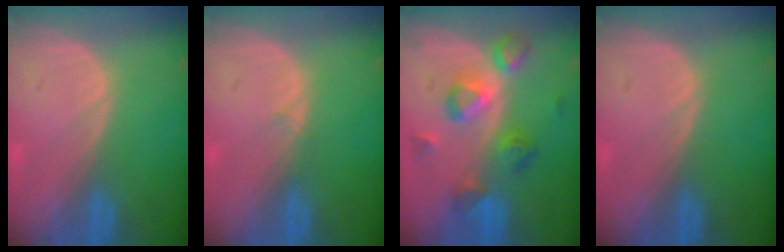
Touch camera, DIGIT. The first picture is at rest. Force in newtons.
{"total": 0.6, "press": 0.6, "slide": 0.1}
{"total": 7.5, "press": 7.5, "slide": 0.9}
{"total": 0.0}